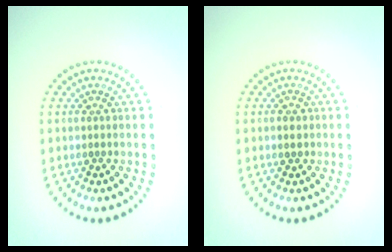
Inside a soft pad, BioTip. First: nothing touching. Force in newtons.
{"total": 1.1, "press": 1.0, "slide": 0.4}